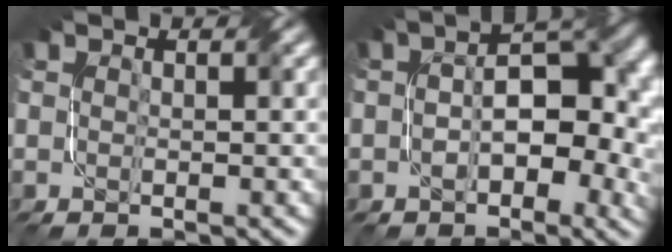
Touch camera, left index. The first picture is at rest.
{"total": 7.2, "force": [-0.9, 3.8, 6.1], "torque": [-0.080, 0.012, -0.020]}